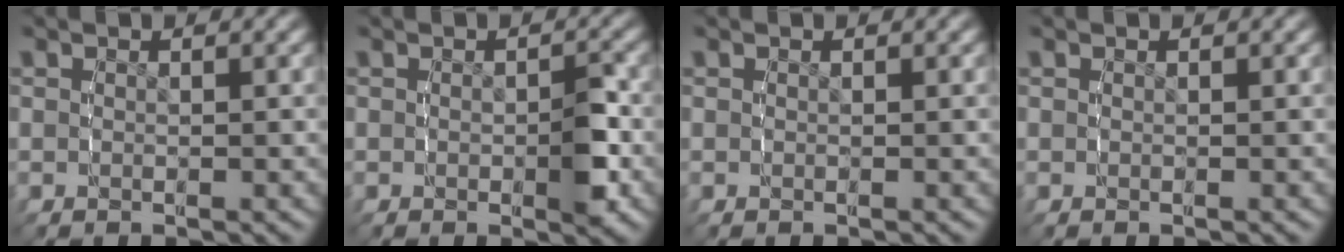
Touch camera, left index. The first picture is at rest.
{"total": 1.9, "force": [-0.4, 1.0, 1.6], "torque": [-0.017, 0.001, -0.006]}
{"total": 0.0}
{"total": 0.0}